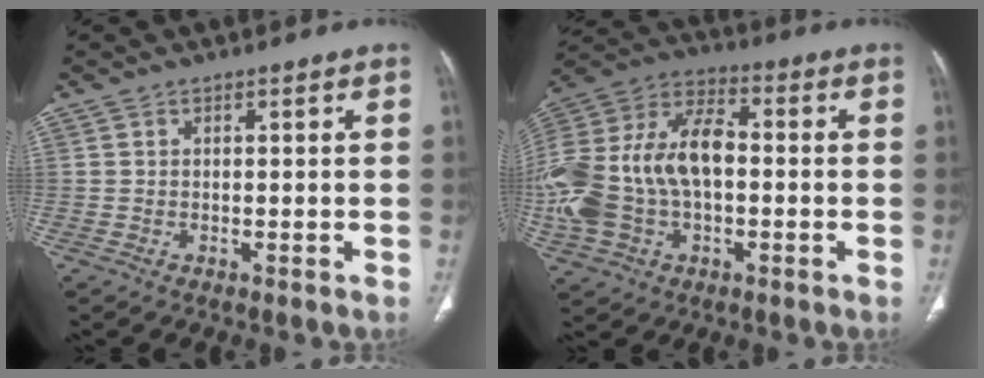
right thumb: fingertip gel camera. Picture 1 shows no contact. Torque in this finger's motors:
{"motor_torque": [2.54, 2.47, 1.09, 0.27, 0.30]}